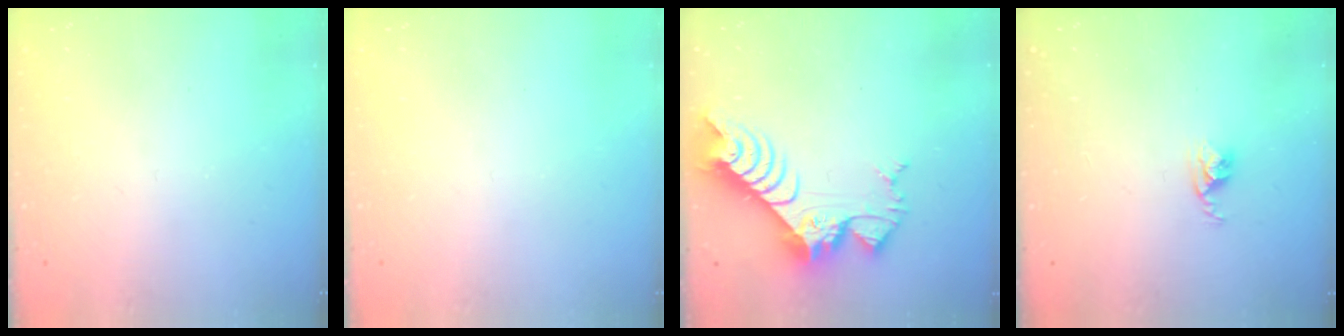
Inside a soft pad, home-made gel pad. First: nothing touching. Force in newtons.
{"total": 0.0}
{"total": 10.6, "press": 10.6, "slide": 0.9}
{"total": 2.5, "press": 2.5, "slide": 0.4}